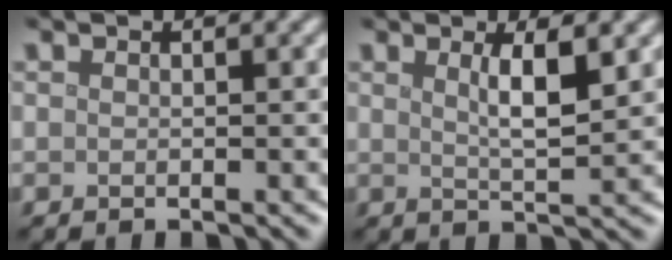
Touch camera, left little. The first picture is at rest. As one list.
[{"total": 3.4, "force": [1.2, 0.8, 3.1], "torque": [-0.044, -0.002, 0.020]}]